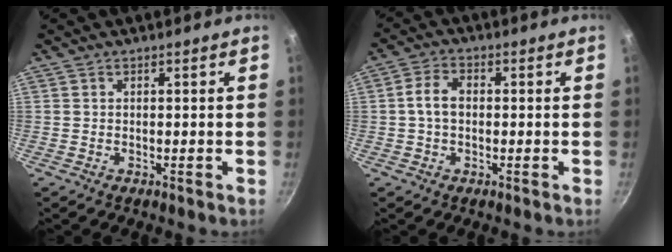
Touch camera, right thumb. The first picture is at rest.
{"total": 4.9, "force": [0.0, 3.4, 3.6], "torque": [-0.064, 0.015, -0.007]}